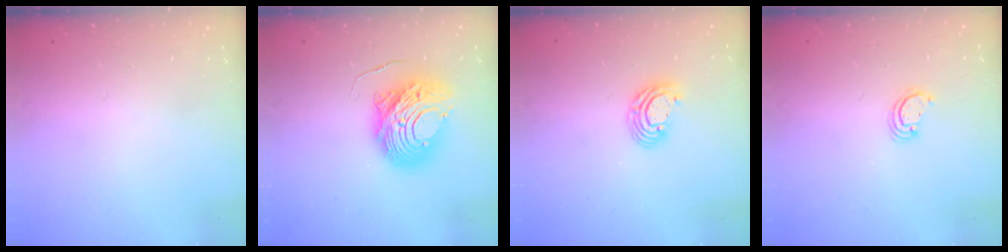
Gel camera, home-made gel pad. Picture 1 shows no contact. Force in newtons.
{"total": 12.6, "press": 12.6, "slide": 1.3}
{"total": 7.6, "press": 7.5, "slide": 1.2}
{"total": 2.8, "press": 2.8, "slide": 0.2}